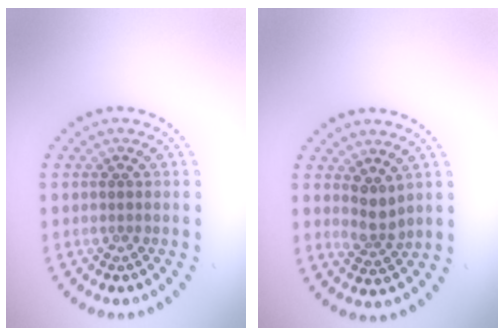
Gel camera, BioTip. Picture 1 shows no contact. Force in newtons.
{"total": 2.1, "press": 1.6, "slide": 1.5}